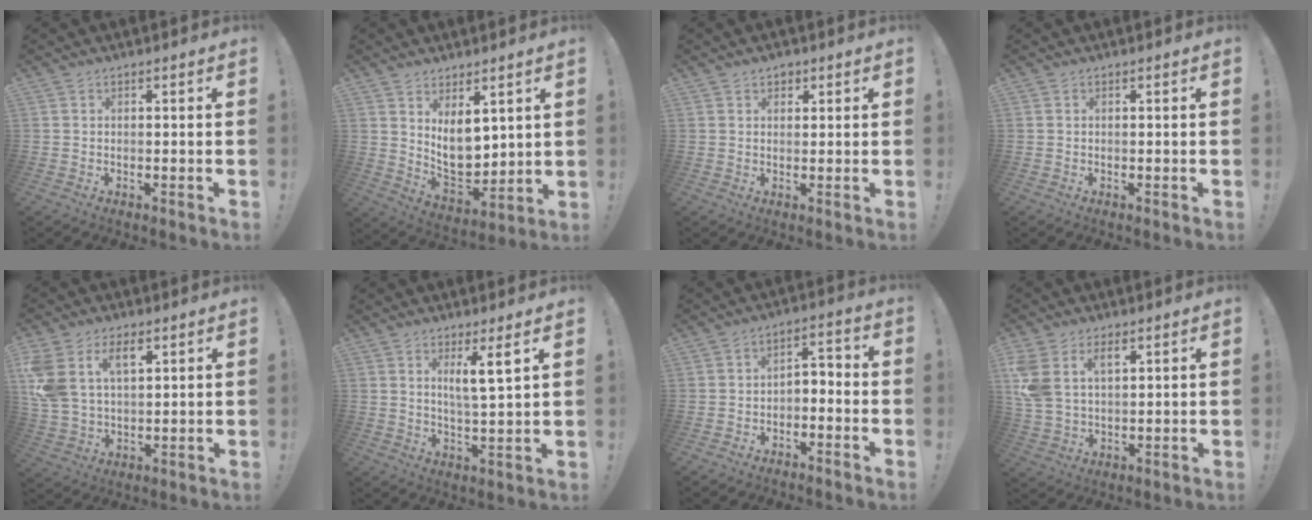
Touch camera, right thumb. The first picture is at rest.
{"total": 10.9, "force": [4.8, 6.9, 6.9], "torque": [-0.108, -0.053, 0.094]}
{"total": 2.1, "force": [1.2, 1.6, 0.7], "torque": [0.000, -0.006, 0.019]}
{"total": 0.0}
{"total": 10.8, "force": [5.5, 6.6, 6.6], "torque": [-0.133, -0.017, 0.102]}
{"total": 6.8, "force": [3.7, 0.1, 5.8], "torque": [-0.089, -0.020, 0.053]}
{"total": 4.7, "force": [-3.7, 2.2, 1.8], "torque": [-0.021, 0.020, -0.066]}
{"total": 8.5, "force": [4.2, 5.2, 5.2], "torque": [-0.118, -0.014, 0.077]}